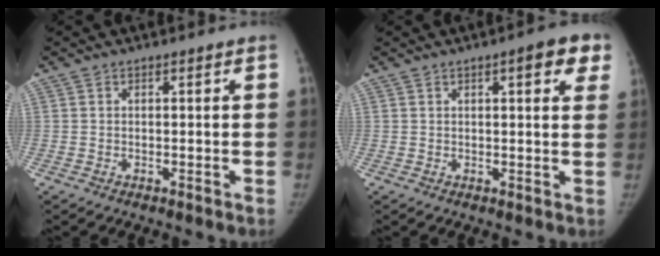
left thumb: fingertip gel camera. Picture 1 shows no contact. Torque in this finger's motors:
{"motor_torque": [-0.03, -0.01, 0.19, 0.32, 0.03]}